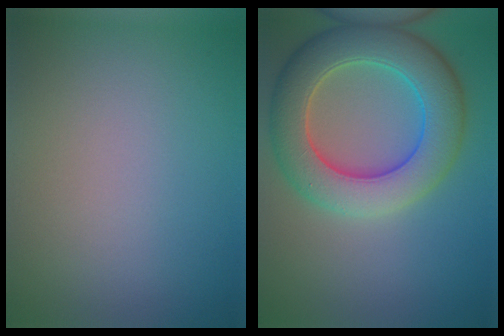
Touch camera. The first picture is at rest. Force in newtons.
{"total": 8.5, "press": 8.5, "slide": 0.4}